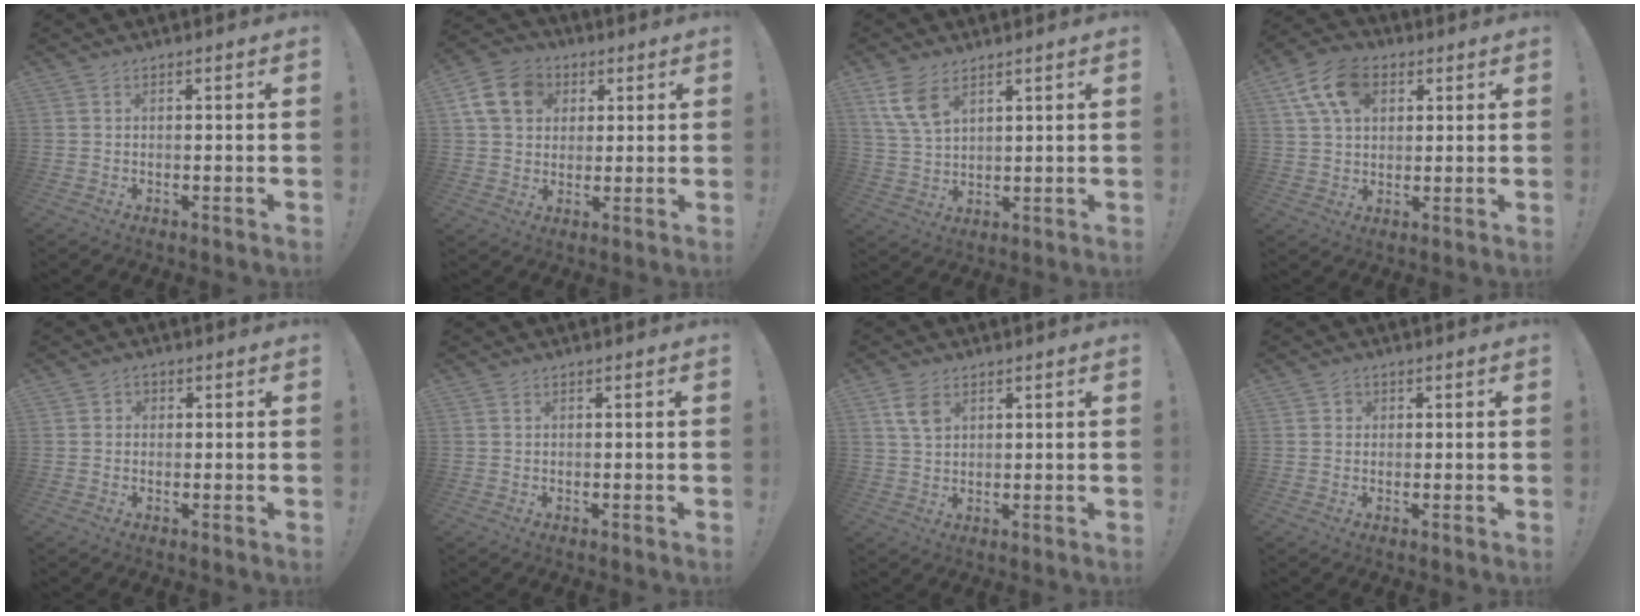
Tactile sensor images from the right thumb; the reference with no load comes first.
{"total": 13.8, "force": [4.3, 11.2, 6.8], "torque": [-0.105, -0.006, 0.088]}
{"total": 8.6, "force": [5.2, 4.7, 5.0], "torque": [-0.103, -0.018, 0.103]}
{"total": 13.3, "force": [5.4, 9.0, 8.1], "torque": [-0.143, -0.005, 0.106]}
{"total": 1.8, "force": [-0.1, 1.5, 0.9], "torque": [-0.017, 0.007, -0.003]}
{"total": 0.0}
{"total": 5.5, "force": [2.6, 3.4, 3.4], "torque": [-0.061, -0.005, 0.052]}
{"total": 1.6, "force": [0.4, 1.5, 0.5], "torque": [-0.004, -0.001, 0.006]}